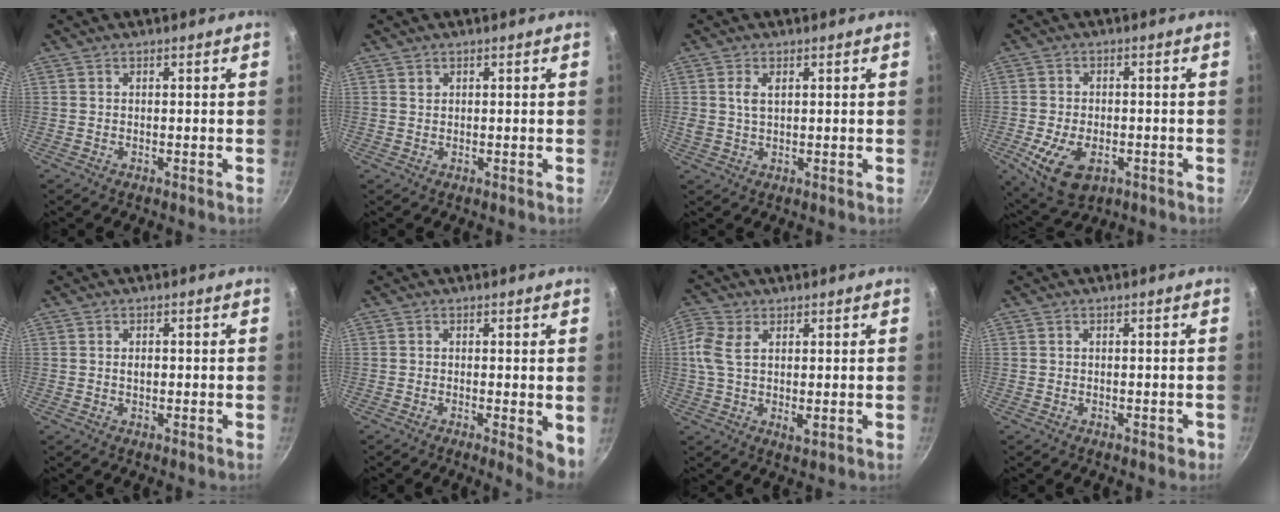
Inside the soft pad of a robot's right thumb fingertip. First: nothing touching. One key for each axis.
{"total": 0.7, "fx": 0.4, "fy": 0.6, "fz": 0.2, "tx": -0.002, "ty": 0.001, "tz": 0.007}
{"total": 3.0, "fx": 1.0, "fy": 1.6, "fz": 2.3, "tx": -0.042, "ty": 0.000, "tz": 0.022}
{"total": 10.0, "fx": -3.3, "fy": 6.0, "fz": 7.3, "tx": -0.126, "ty": 0.000, "tz": -0.048}
{"total": 1.5, "fx": 0.0, "fy": 1.0, "fz": 1.1, "tx": -0.016, "ty": 0.003, "tz": 0.000}
{"total": 4.5, "fx": -0.7, "fy": 1.5, "fz": 4.2, "tx": -0.046, "ty": -0.006, "tz": -0.008}
{"total": 7.1, "fx": 1.9, "fy": 3.8, "fz": 5.7, "tx": -0.119, "ty": 0.006, "tz": 0.031}
{"total": 1.2, "fx": -0.5, "fy": 0.9, "fz": 0.7, "tx": 0.000, "ty": 0.008, "tz": -0.003}